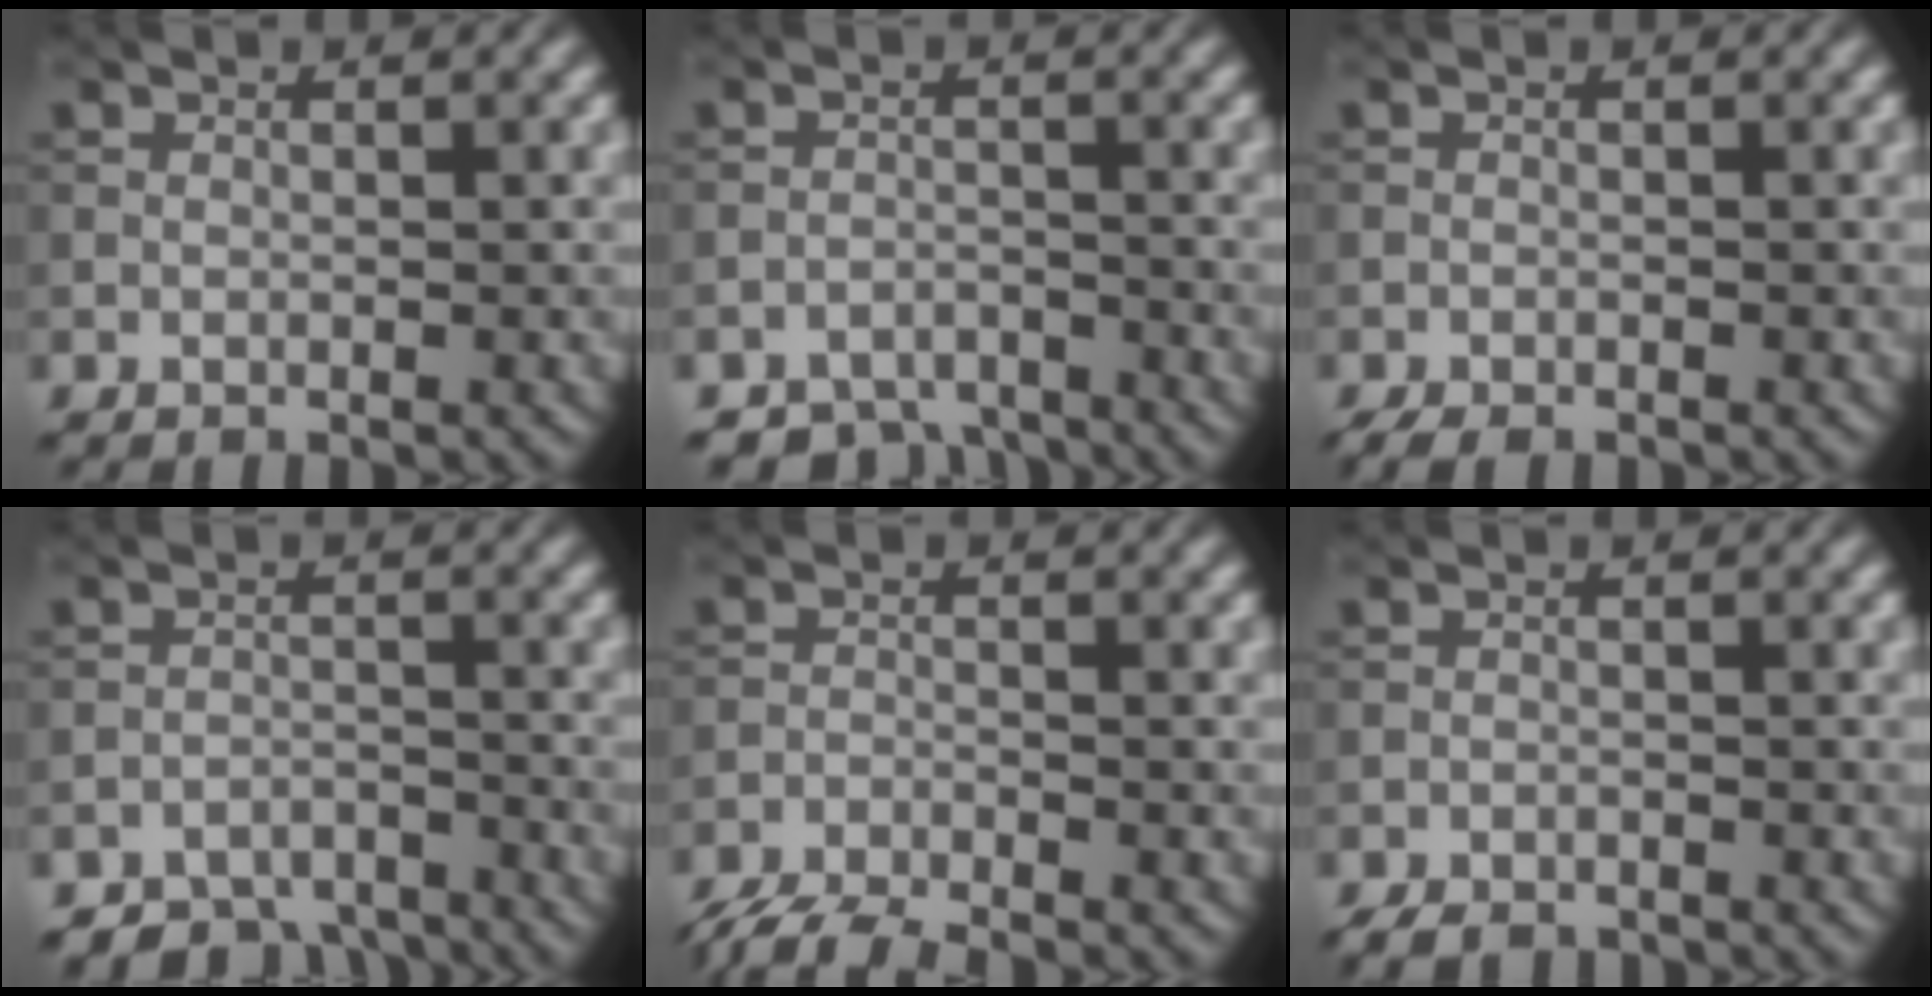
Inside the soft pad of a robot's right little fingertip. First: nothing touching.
{"total": 4.0, "force": [-3.8, 1.2, 0.5], "torque": [0.001, -0.003, -0.067]}
{"total": 2.1, "force": [-1.8, 0.5, 0.8], "torque": [-0.016, -0.005, -0.034]}
{"total": 4.5, "force": [-4.1, 1.6, 0.7], "torque": [-0.002, -0.005, -0.071]}
{"total": 6.2, "force": [-5.8, 0.9, 2.1], "torque": [-0.050, -0.025, -0.103]}
{"total": 2.6, "force": [-2.4, 0.8, 0.7], "torque": [-0.013, -0.006, -0.045]}